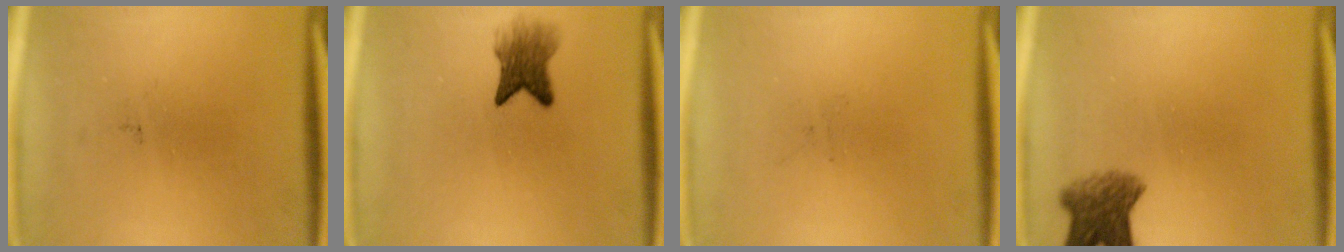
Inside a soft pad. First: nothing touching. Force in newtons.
{"total": 4.8}
{"total": 0.0}
{"total": 5.5}